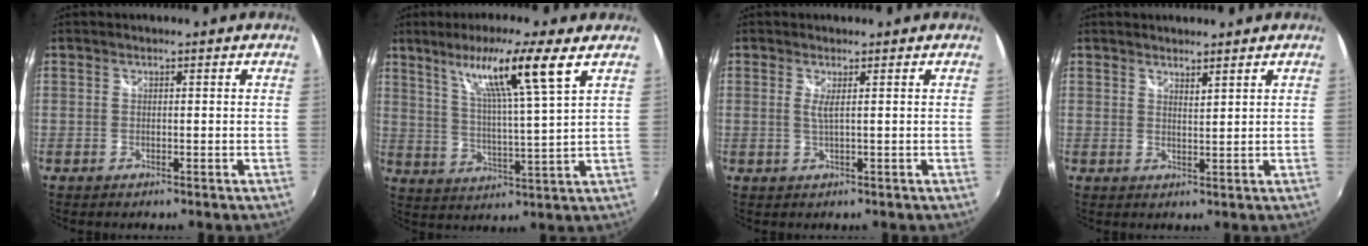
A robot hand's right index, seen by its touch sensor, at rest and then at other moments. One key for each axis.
{"total": 12.2, "fx": 6.9, "fy": -1.0, "fz": 10.0, "tx": -0.162, "ty": 0.005, "tz": 0.120}
{"total": 1.4, "fx": 0.4, "fy": -0.3, "fz": 1.3, "tx": -0.026, "ty": -0.003, "tz": 0.005}
{"total": 2.3, "fx": 2.1, "fy": 0.1, "fz": 0.9, "tx": -0.014, "ty": -0.001, "tz": 0.030}